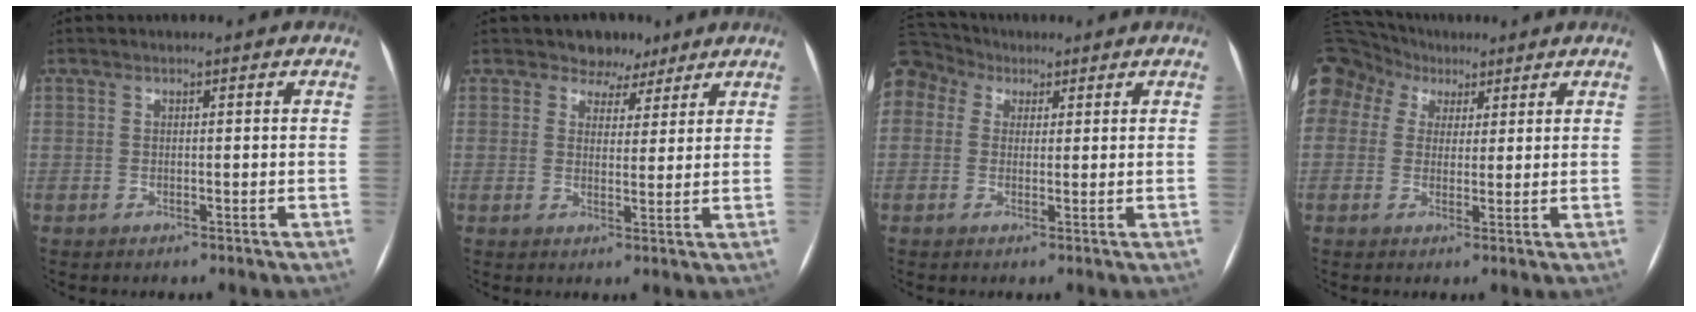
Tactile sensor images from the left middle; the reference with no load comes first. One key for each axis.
{"total": 4.6, "fx": 3.4, "fy": 3.0, "fz": 0.6, "tx": 0.001, "ty": 0.004, "tz": 0.049}
{"total": 10.0, "fx": 5.3, "fy": 7.8, "fz": 3.4, "tx": -0.100, "ty": 0.061, "tz": 0.102}
{"total": 19.5, "fx": 9.6, "fy": 15.2, "fz": 7.3, "tx": -0.244, "ty": 0.104, "tz": 0.190}